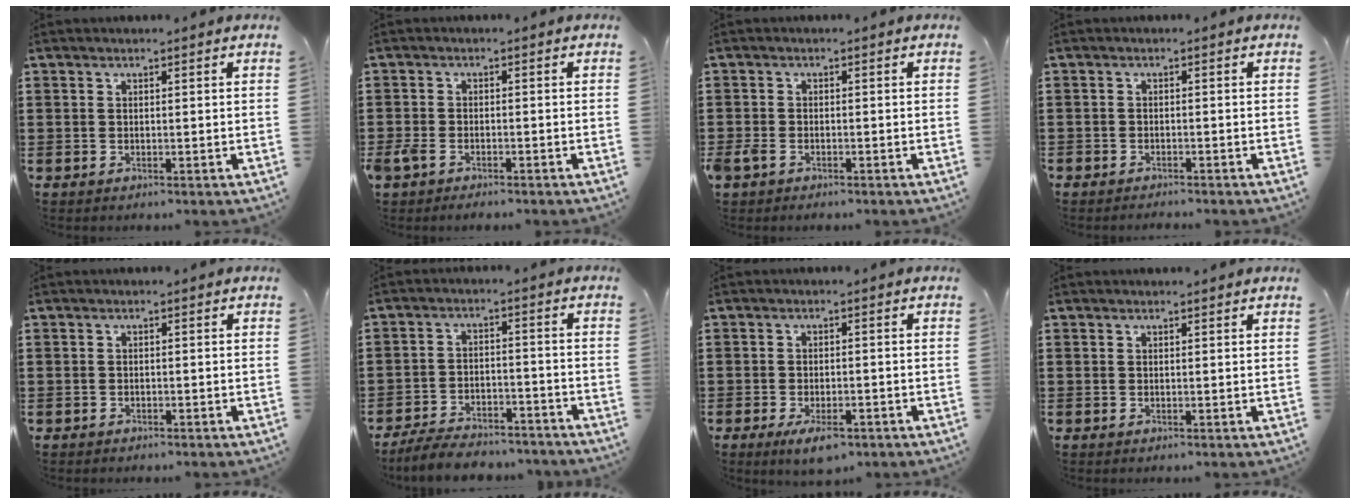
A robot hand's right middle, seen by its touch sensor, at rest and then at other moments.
{"total": 2.3, "force": [-1.8, 0.9, 1.0], "torque": [-0.041, -0.006, -0.043]}
{"total": 1.8, "force": [-1.2, 1.0, 0.8], "torque": [-0.040, -0.007, -0.031]}
{"total": 1.1, "force": [-1.1, 0.1, -0.1], "torque": [-0.001, 0.003, -0.024]}
{"total": 0.5, "force": [-0.5, 0.2, -0.1], "torque": [-0.001, 0.000, -0.010]}
{"total": 6.4, "force": [-6.2, 1.1, 1.2], "torque": [-0.024, 0.013, -0.121]}
{"total": 3.8, "force": [-2.4, 1.3, 2.7], "torque": [-0.049, 0.000, -0.041]}
{"total": 0.0}